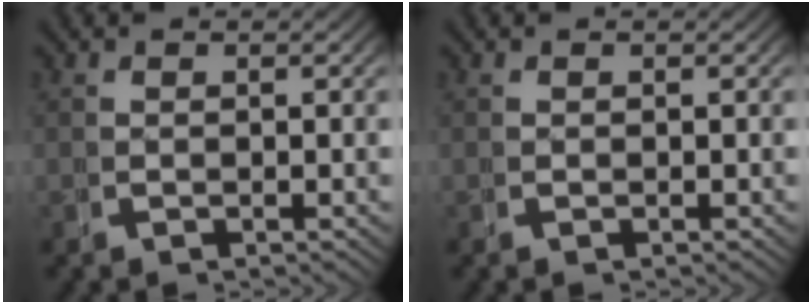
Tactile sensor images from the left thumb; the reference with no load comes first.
{"total": 0.0}